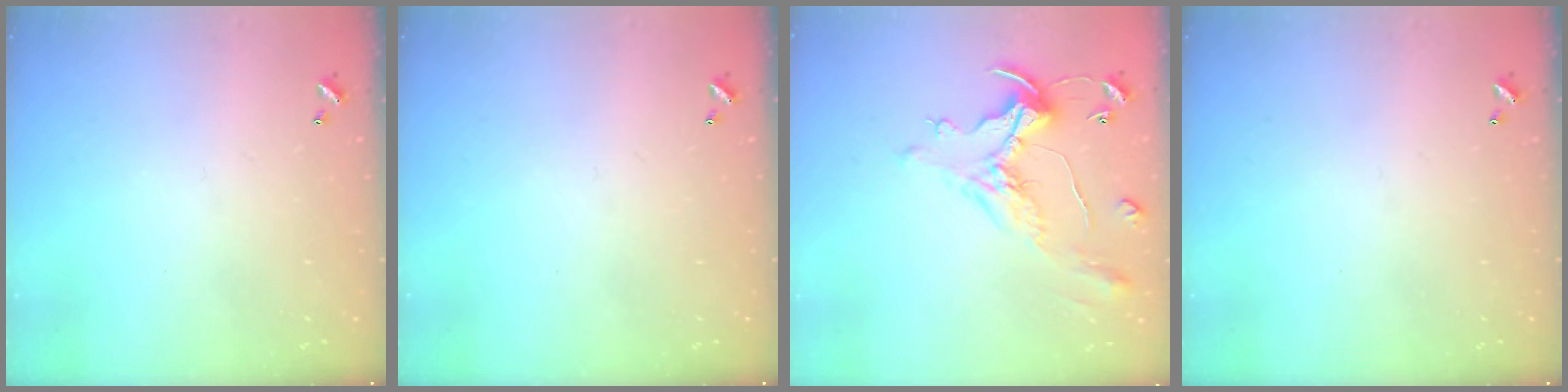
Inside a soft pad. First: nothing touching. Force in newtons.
{"total": 0.0}
{"total": 1.7, "press": 1.2, "slide": 1.1}
{"total": 0.0}